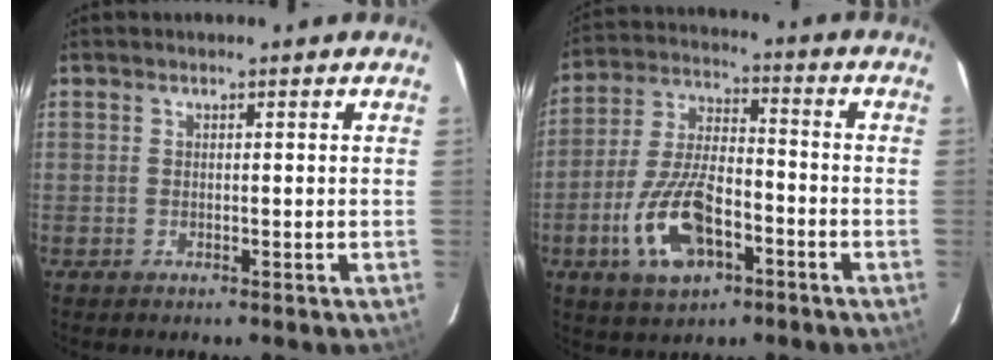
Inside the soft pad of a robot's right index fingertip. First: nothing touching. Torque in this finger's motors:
{"motor_torque": [1.23, -0.91, 0.38, 0.11]}